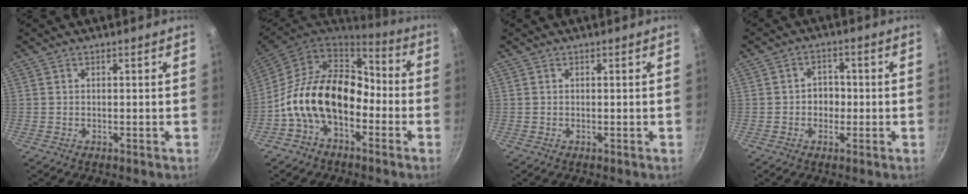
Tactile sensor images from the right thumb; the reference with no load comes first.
{"total": 17.3, "force": [-4.1, 11.4, 12.2], "torque": [-0.176, 0.052, -0.088]}
{"total": 0.0}
{"total": 4.2, "force": [-0.5, 3.6, 2.2], "torque": [-0.002, 0.010, -0.010]}